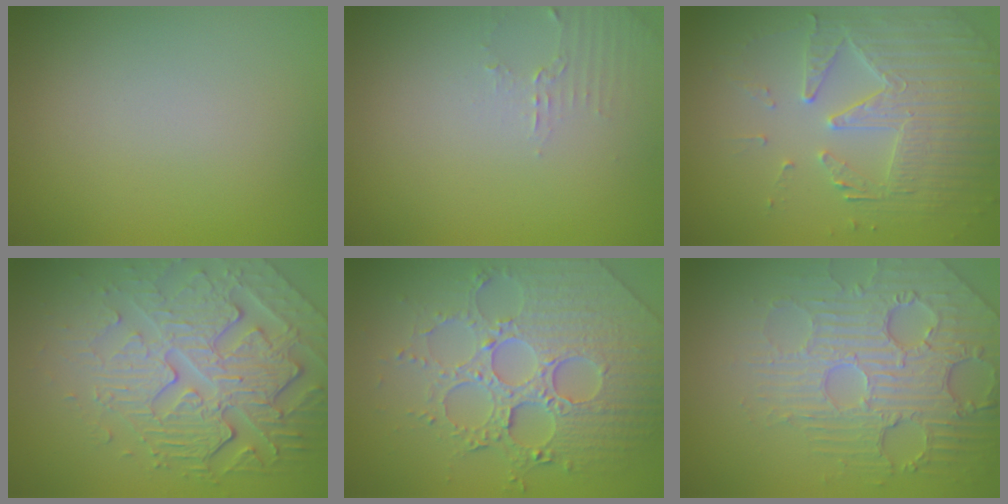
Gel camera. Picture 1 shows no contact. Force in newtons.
{"total": 1.4, "press": 1.4, "slide": 0.4}
{"total": 5.0, "press": 4.4, "slide": 2.4}
{"total": 7.6, "press": 5.4, "slide": 5.4}
{"total": 8.2, "press": 5.9, "slide": 5.6}
{"total": 6.1, "press": 4.9, "slide": 3.7}